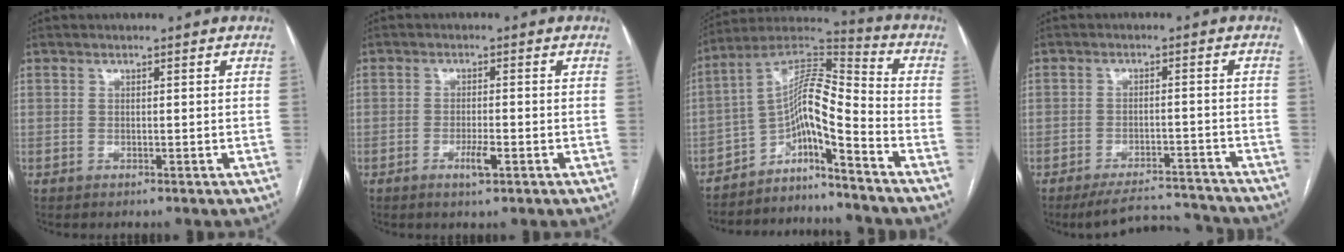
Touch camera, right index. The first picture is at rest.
{"total": 3.0, "force": [-1.4, 0.4, 2.7], "torque": [-0.050, -0.002, -0.023]}
{"total": 11.1, "force": [-6.8, 0.8, 8.8], "torque": [-0.152, 0.026, -0.120]}
{"total": 8.4, "force": [-8.3, 1.3, 0.6], "torque": [0.000, 0.013, -0.122]}